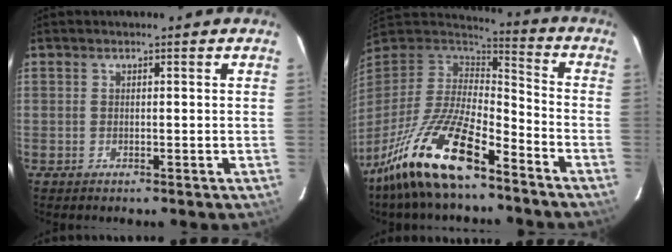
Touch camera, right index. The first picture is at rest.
{"total": 20.0, "force": [-13.6, 6.1, 13.4], "torque": [-0.272, -0.030, -0.250]}